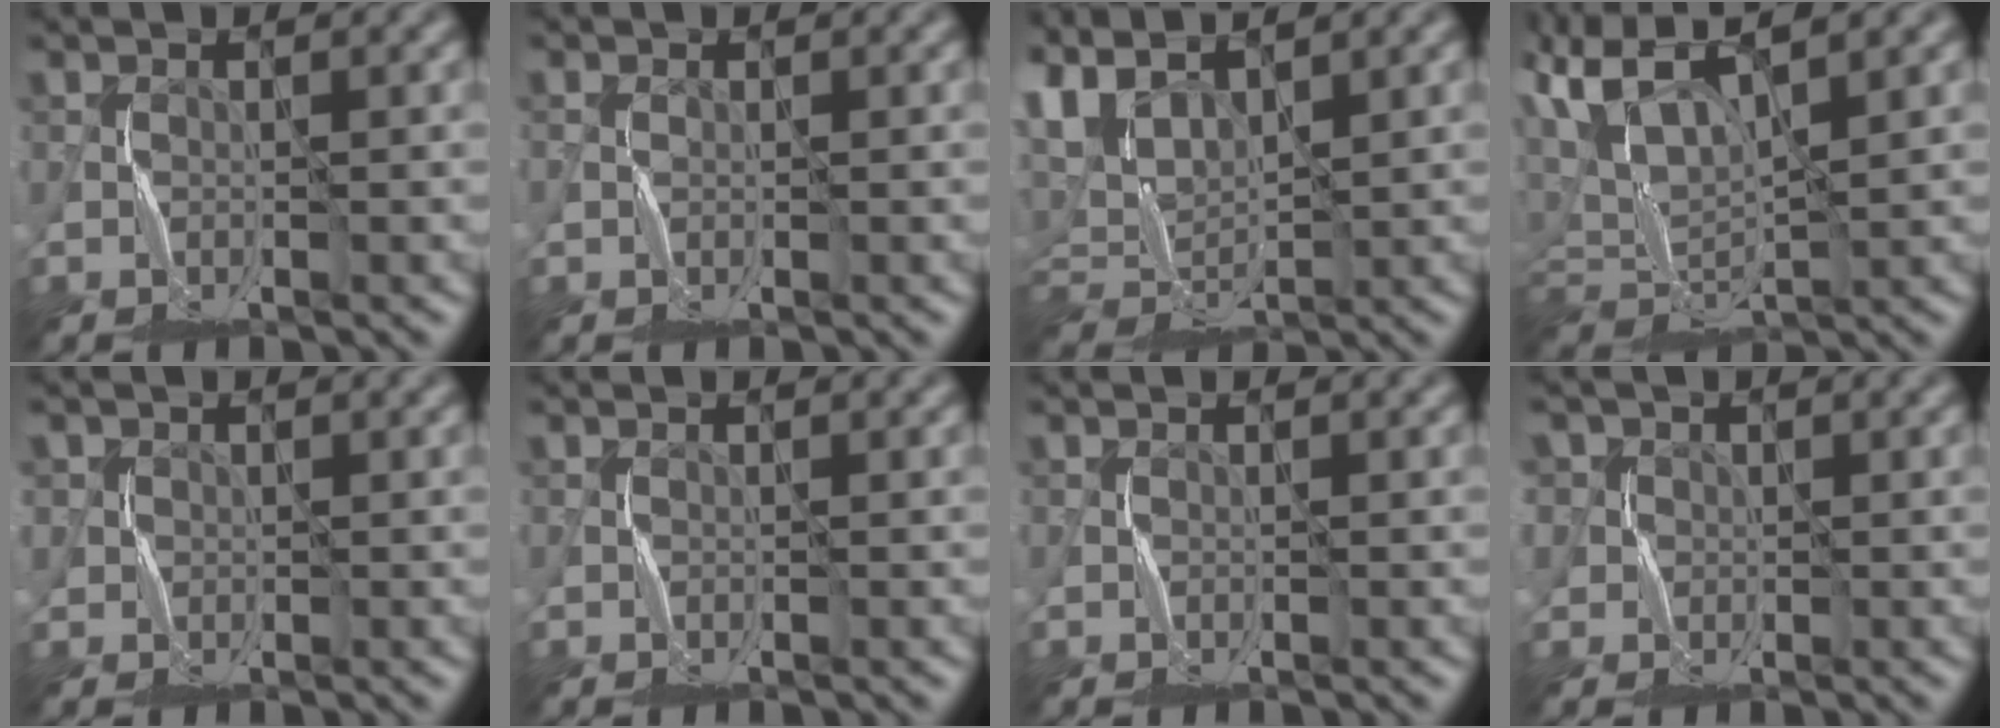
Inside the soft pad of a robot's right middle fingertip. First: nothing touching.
{"total": 0.7, "force": [0.1, 0.5, 0.5], "torque": [-0.013, 0.003, 0.000]}
{"total": 5.8, "force": [3.0, 2.8, 4.1], "torque": [-0.100, 0.005, 0.057]}
{"total": 6.9, "force": [3.3, 3.0, 5.2], "torque": [-0.118, 0.015, 0.062]}
{"total": 1.3, "force": [0.4, 1.3, 0.0], "torque": [0.007, -0.004, 0.009]}
{"total": 0.0}
{"total": 0.0}
{"total": 3.3, "force": [1.3, 2.9, 0.8], "torque": [-0.013, 0.006, 0.019]}